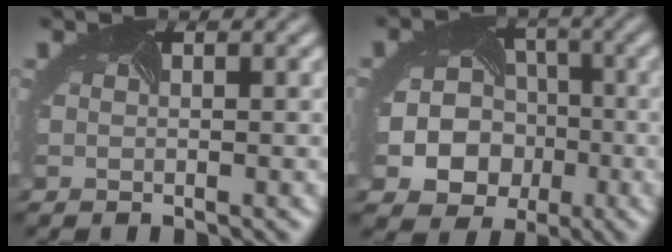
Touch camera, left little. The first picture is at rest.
{"total": 10.7, "force": [-3.2, 9.3, 4.0], "torque": [-0.080, -0.020, -0.068]}